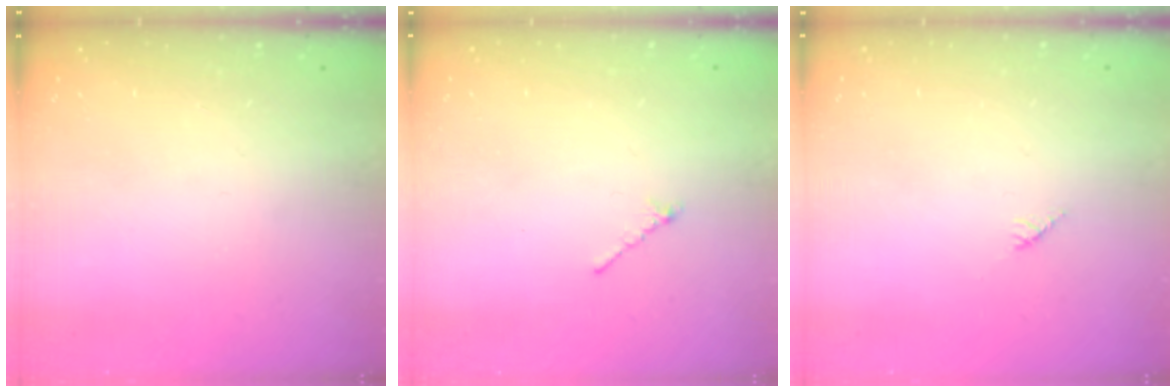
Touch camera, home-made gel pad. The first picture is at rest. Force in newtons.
{"total": 0.8, "press": 0.7, "slide": 0.4}
{"total": 2.7, "press": 2.7, "slide": 0.2}